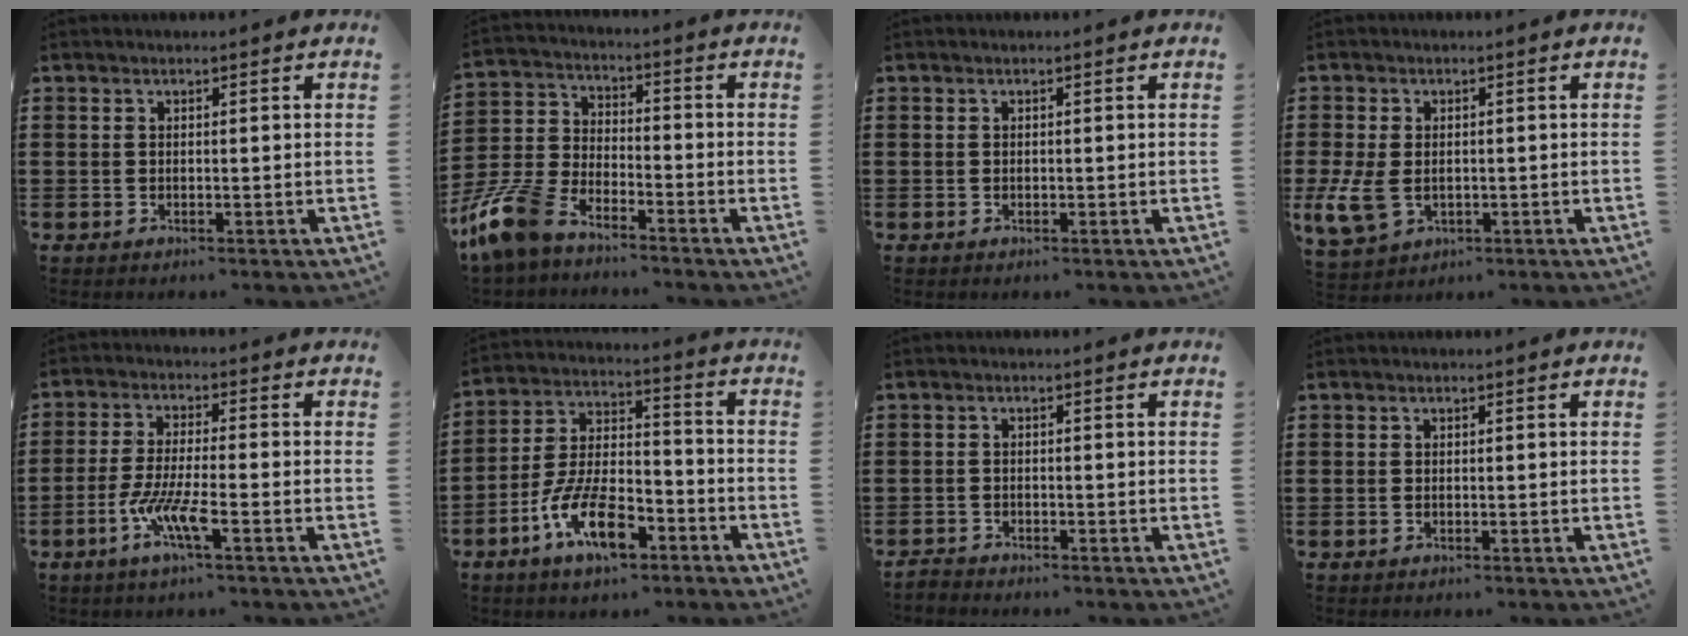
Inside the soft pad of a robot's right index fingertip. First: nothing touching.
{"total": 8.6, "force": [-7.2, 2.9, 3.8], "torque": [-0.116, 0.008, -0.148]}
{"total": 0.0}
{"total": 5.1, "force": [-0.9, 3.6, 3.5], "torque": [-0.103, -0.007, -0.023]}
{"total": 7.0, "force": [-3.6, 0.9, 5.9], "torque": [-0.137, -0.016, -0.074]}
{"total": 11.9, "force": [-6.3, 5.0, 8.7], "torque": [-0.181, 0.011, -0.116]}
{"total": 1.4, "force": [-1.4, 0.0, -0.1], "torque": [-0.005, -0.001, -0.029]}
{"total": 0.0}